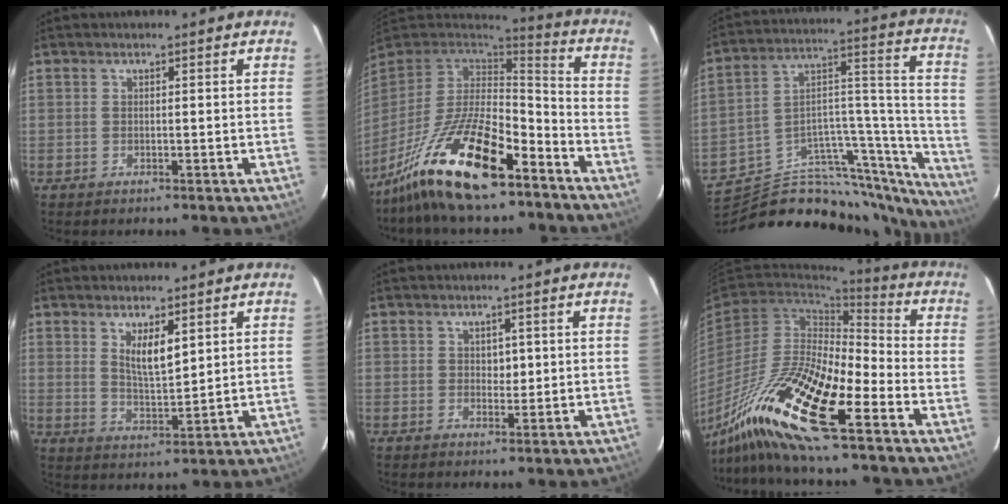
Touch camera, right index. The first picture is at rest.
{"total": 19.6, "force": [-13.4, 4.9, 13.5], "torque": [-0.267, -0.011, -0.243]}
{"total": 32.2, "force": [-29.3, 8.0, 10.7], "torque": [-0.099, 0.036, -0.403]}
{"total": 5.4, "force": [2.7, 1.3, 4.5], "torque": [-0.083, -0.012, 0.056]}
{"total": 1.9, "force": [0.5, 1.3, 1.3], "torque": [-0.014, -0.002, 0.009]}
{"total": 18.9, "force": [-12.0, 2.7, 14.4], "torque": [-0.303, -0.033, -0.228]}